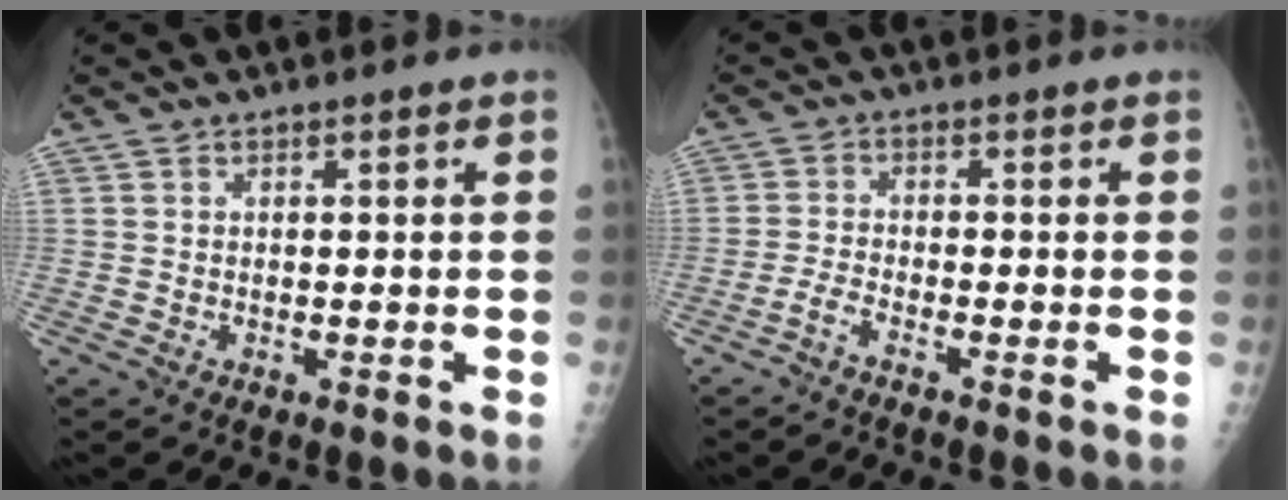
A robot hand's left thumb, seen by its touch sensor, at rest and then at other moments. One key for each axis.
{"total": 2.3, "fx": -1.8, "fy": 0.2, "fz": 1.4, "tx": -0.041, "ty": 0.007, "tz": -0.042}